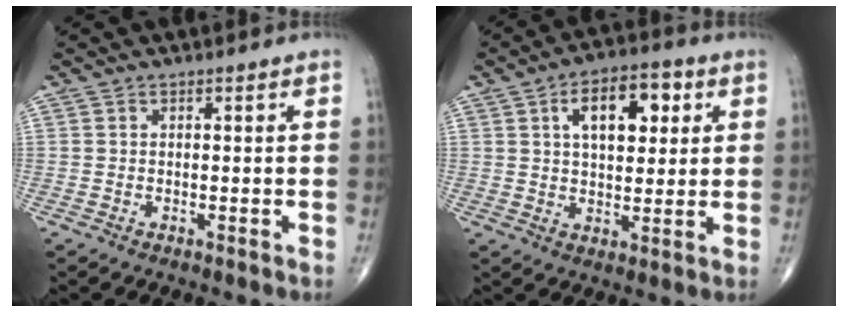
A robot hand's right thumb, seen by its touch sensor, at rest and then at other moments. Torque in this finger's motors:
{"motor_torque": [0.06, 0.22, 0.62, 0.47, 0.17]}